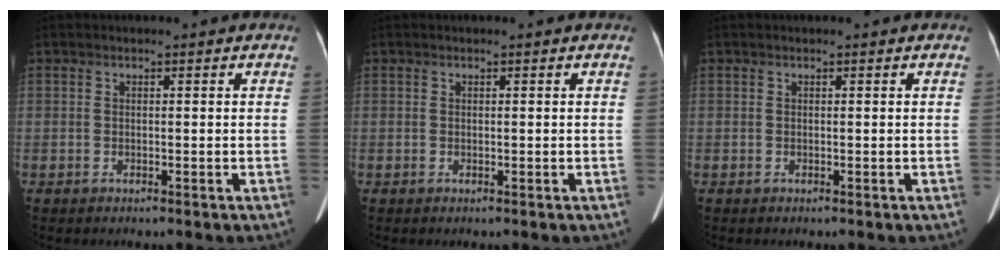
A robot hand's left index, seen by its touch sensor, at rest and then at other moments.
{"total": 0.0}
{"total": 0.0}